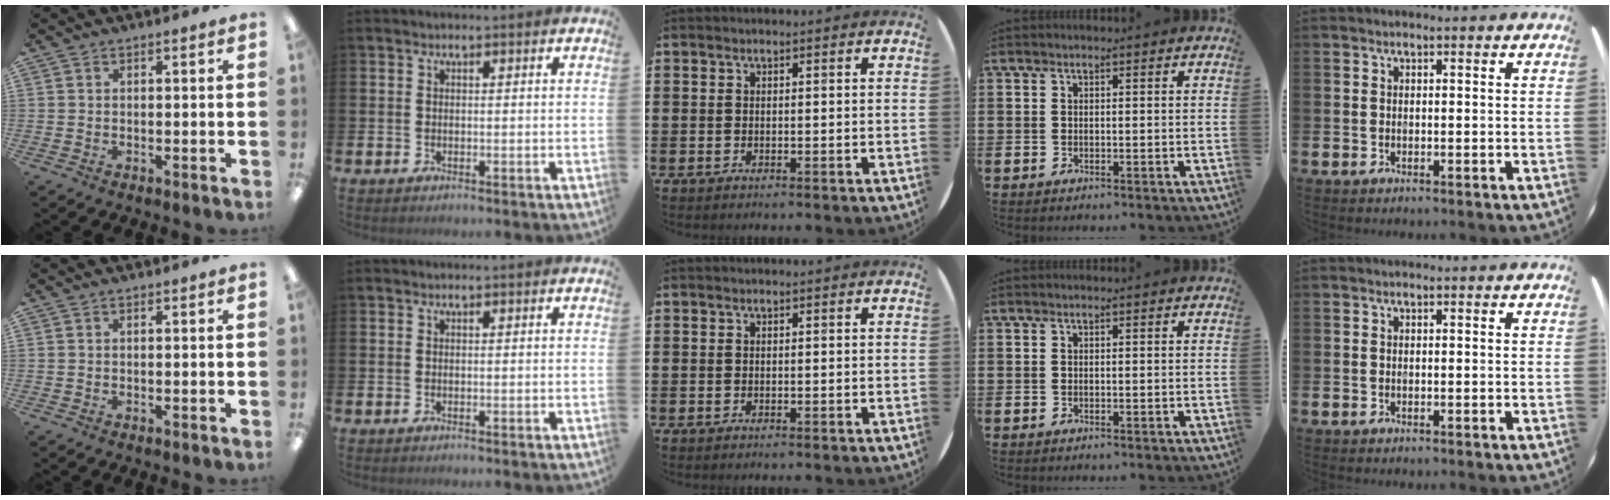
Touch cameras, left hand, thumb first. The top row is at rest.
{}